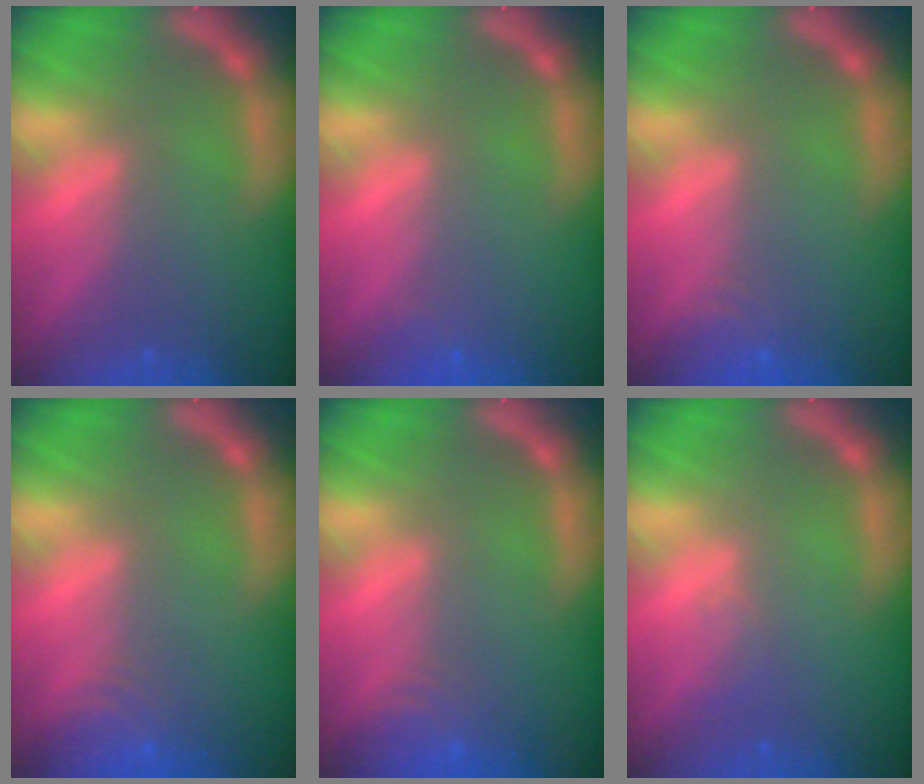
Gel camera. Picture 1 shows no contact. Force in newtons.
{"total": 0.9}
{"total": 2.4}
{"total": 4.0}
{"total": 3.5}
{"total": 1.0}